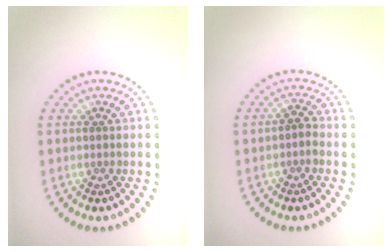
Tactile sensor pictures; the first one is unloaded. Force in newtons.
{"total": 1.1, "press": 1.0, "slide": 0.6}